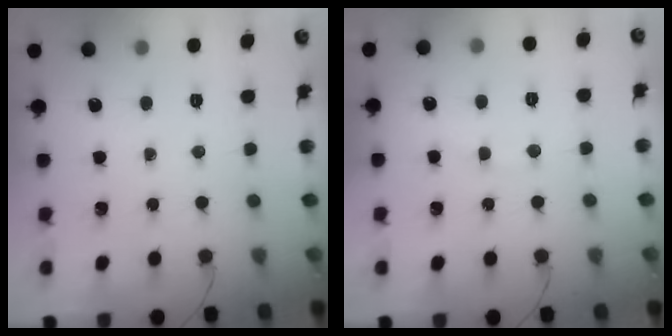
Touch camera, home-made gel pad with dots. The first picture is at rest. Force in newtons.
{"total": 3.7, "press": 3.6, "slide": 0.9}